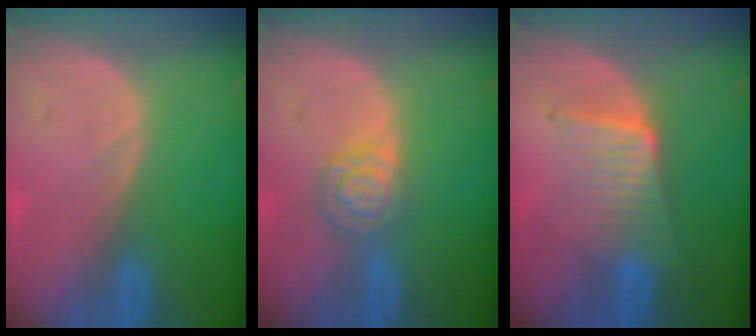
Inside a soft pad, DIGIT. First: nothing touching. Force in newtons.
{"total": 4.8, "press": 4.2, "slide": 2.3}
{"total": 6.7, "press": 5.9, "slide": 3.2}